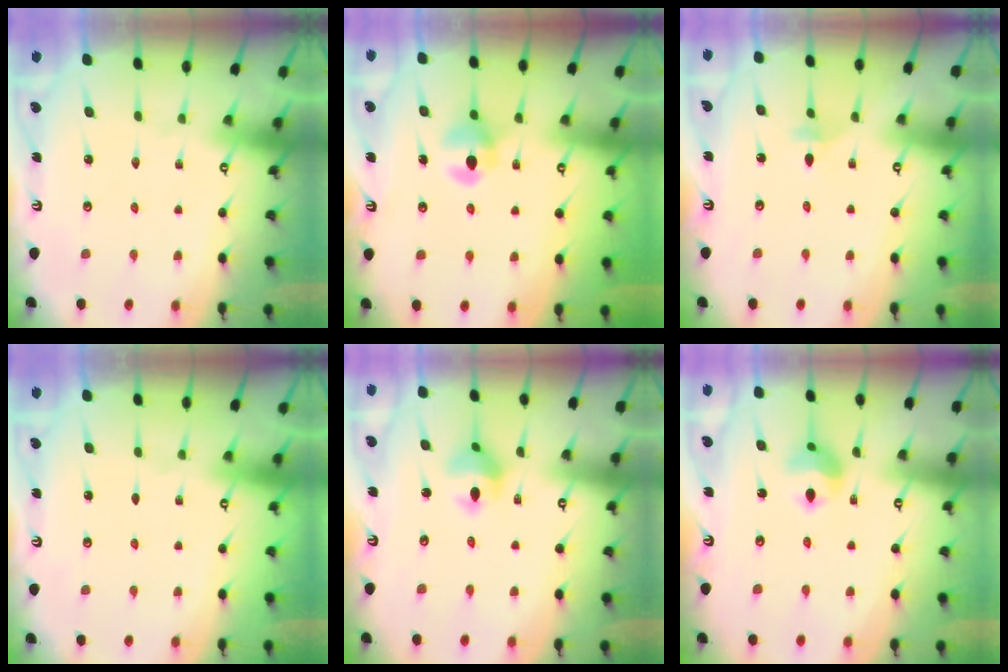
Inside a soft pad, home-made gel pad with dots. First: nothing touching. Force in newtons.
{"total": 7.3, "press": 7.3, "slide": 0.6}
{"total": 3.8, "press": 3.7, "slide": 0.8}
{"total": 0.0}
{"total": 8.3, "press": 8.2, "slide": 0.9}
{"total": 9.2, "press": 9.1, "slide": 0.7}